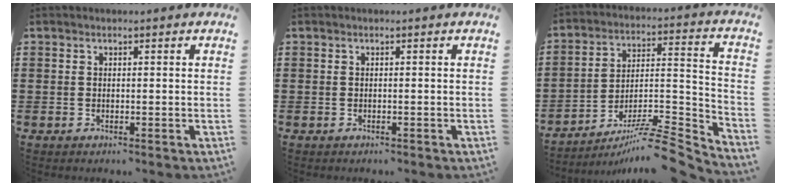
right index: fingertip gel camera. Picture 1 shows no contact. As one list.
[{"total": 0.0}, {"total": 8.7, "force": [-7.2, 1.0, 4.8], "torque": [-0.069, 0.012, -0.141]}]